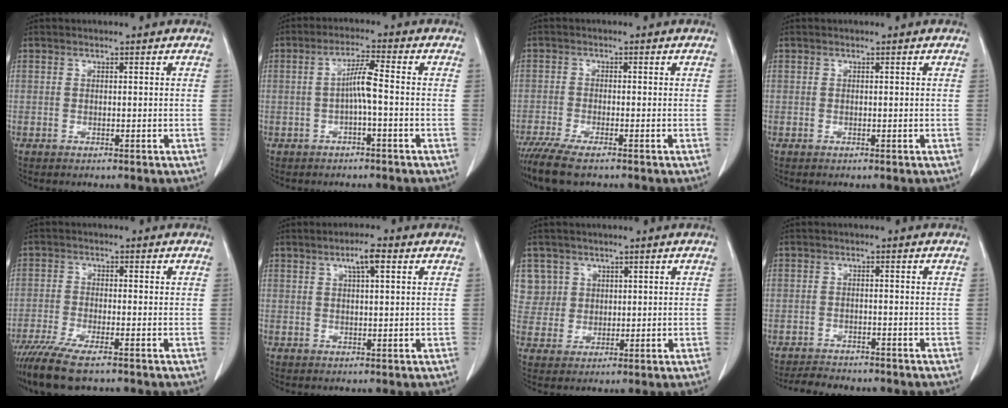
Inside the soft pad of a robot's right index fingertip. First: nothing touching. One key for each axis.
{"total": 4.1, "fx": -0.5, "fy": 0.1, "fz": 4.0, "tx": -0.074, "ty": 0.013, "tz": -0.005}
{"total": 6.5, "fx": -5.1, "fy": 0.8, "fz": 4.1, "tx": -0.070, "ty": -0.016, "tz": -0.086}
{"total": 0.0}
{"total": 8.1, "fx": -6.2, "fy": 1.1, "fz": 5.2, "tx": -0.090, "ty": -0.021, "tz": -0.104}
{"total": 3.5, "fx": 1.6, "fy": 0.5, "fz": 3.1, "tx": -0.055, "ty": 0.006, "tz": 0.027}
{"total": 5.5, "fx": 2.7, "fy": 4.9, "fz": -0.4, "tx": 0.023, "ty": 0.009, "tz": 0.059}
{"total": 5.2, "fx": -4.8, "fy": 1.4, "fz": 1.3, "tx": -0.019, "ty": -0.010, "tz": -0.073}